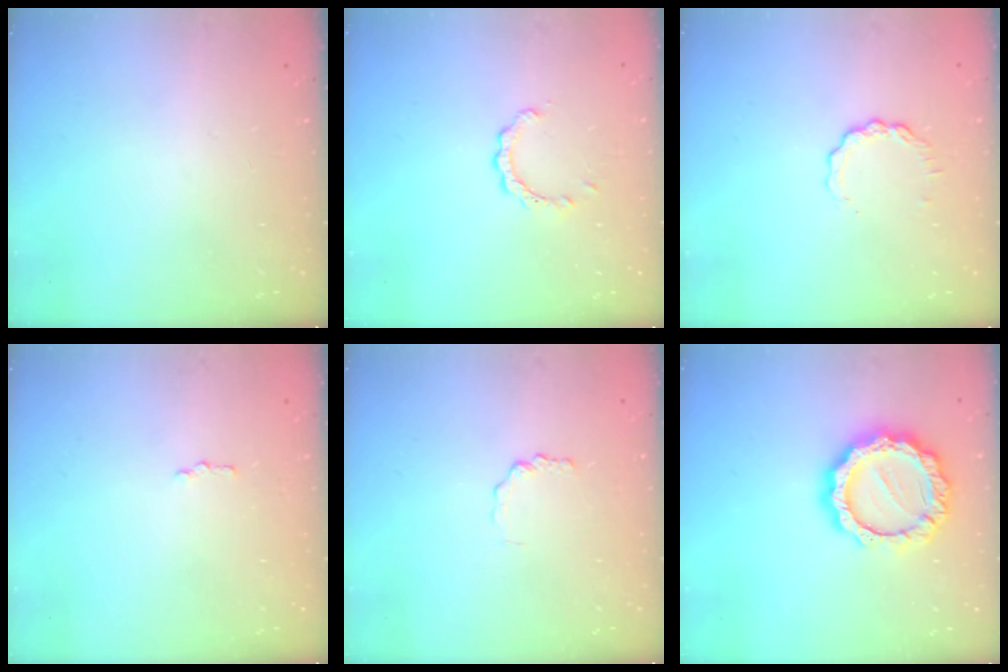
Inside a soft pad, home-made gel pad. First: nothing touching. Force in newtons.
{"total": 2.3, "press": 2.3, "slide": 0.3}
{"total": 3.8, "press": 3.7, "slide": 0.3}
{"total": 1.5, "press": 1.4, "slide": 0.3}
{"total": 1.8, "press": 1.8, "slide": 0.3}
{"total": 13.8, "press": 13.8, "slide": 0.9}